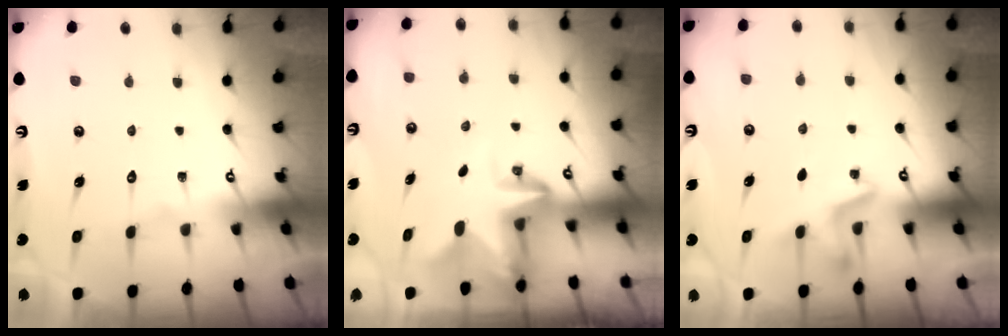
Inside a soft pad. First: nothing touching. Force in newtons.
{"total": 2.5, "press": 2.4, "slide": 0.6}
{"total": 2.8, "press": 2.4, "slide": 1.4}